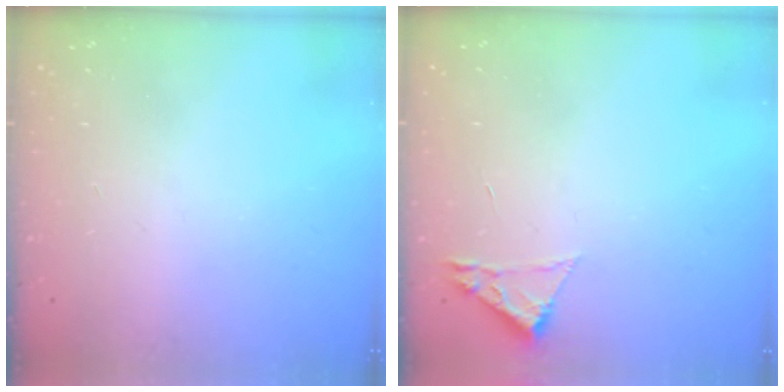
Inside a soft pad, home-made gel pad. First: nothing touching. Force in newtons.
{"total": 1.8, "press": 1.8, "slide": 0.2}